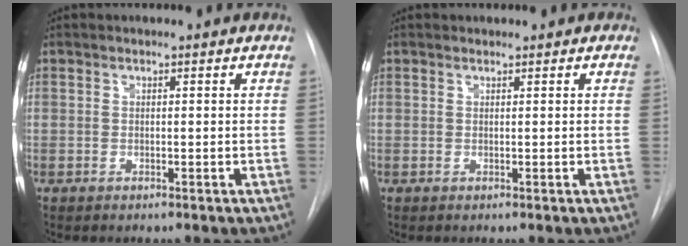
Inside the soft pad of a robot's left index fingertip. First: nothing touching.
{"total": 0.0}